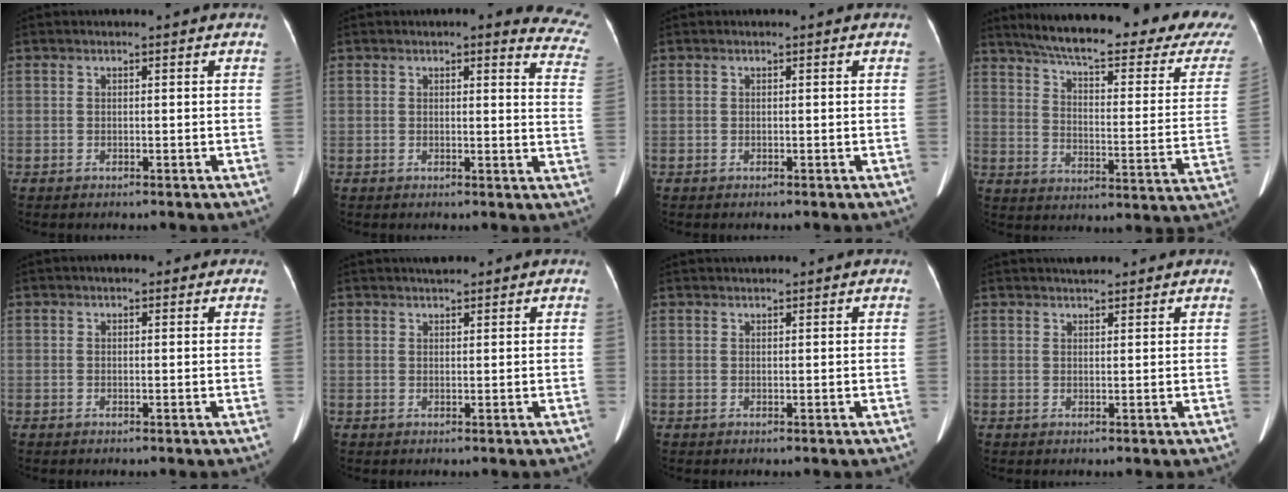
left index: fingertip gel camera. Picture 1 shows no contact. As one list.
[{"total": 11.3, "force": [9.9, 2.3, 4.9], "torque": [-0.017, -0.040, 0.070]}, {"total": 0.0}, {"total": 28.9, "force": [24.8, 3.7, 14.5], "torque": [-0.215, -0.065, 0.307]}, {"total": 2.8, "force": [1.9, 1.3, 1.5], "torque": [-0.012, 0.018, 0.020]}, {"total": 3.1, "force": [2.8, 0.7, 1.3], "torque": [-0.017, 0.023, 0.042]}, {"total": 2.8, "force": [2.6, 0.4, 1.0], "torque": [-0.011, 0.030, 0.039]}, {"total": 4.5, "force": [4.0, 1.0, 1.7], "torque": [-0.023, 0.029, 0.056]}]